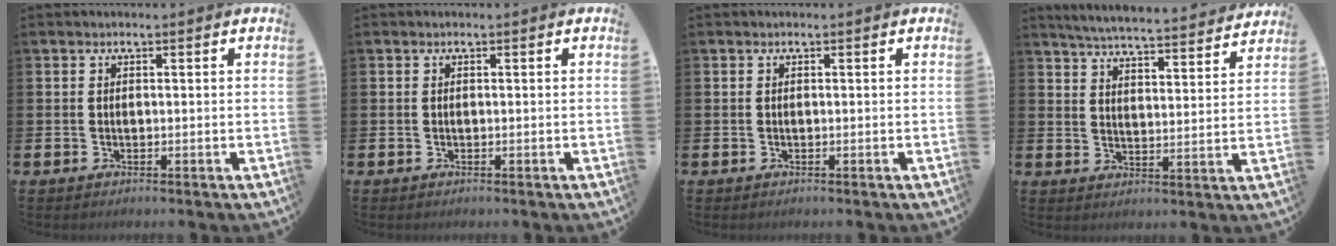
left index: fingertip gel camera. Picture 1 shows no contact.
{"total": 0.0}
{"total": 0.0}
{"total": 5.4, "force": [5.3, 0.1, 1.1], "torque": [-0.041, -0.043, 0.090]}